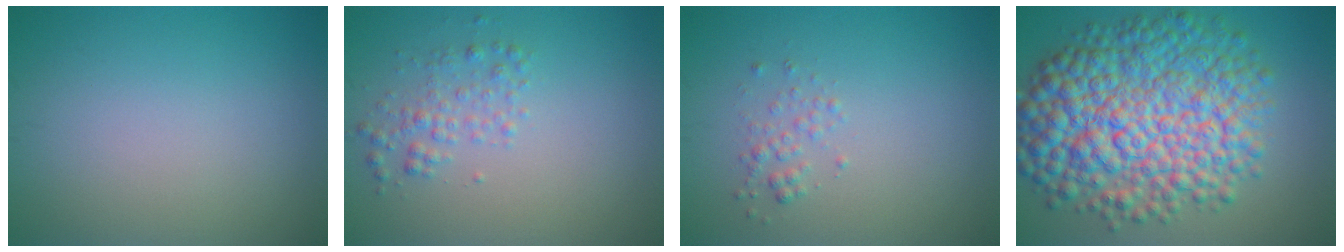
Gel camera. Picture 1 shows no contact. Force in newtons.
{"total": 1.9, "press": 1.9, "slide": 0.1}
{"total": 1.2, "press": 1.2, "slide": 0.1}
{"total": 12.5, "press": 12.5, "slide": 0.1}